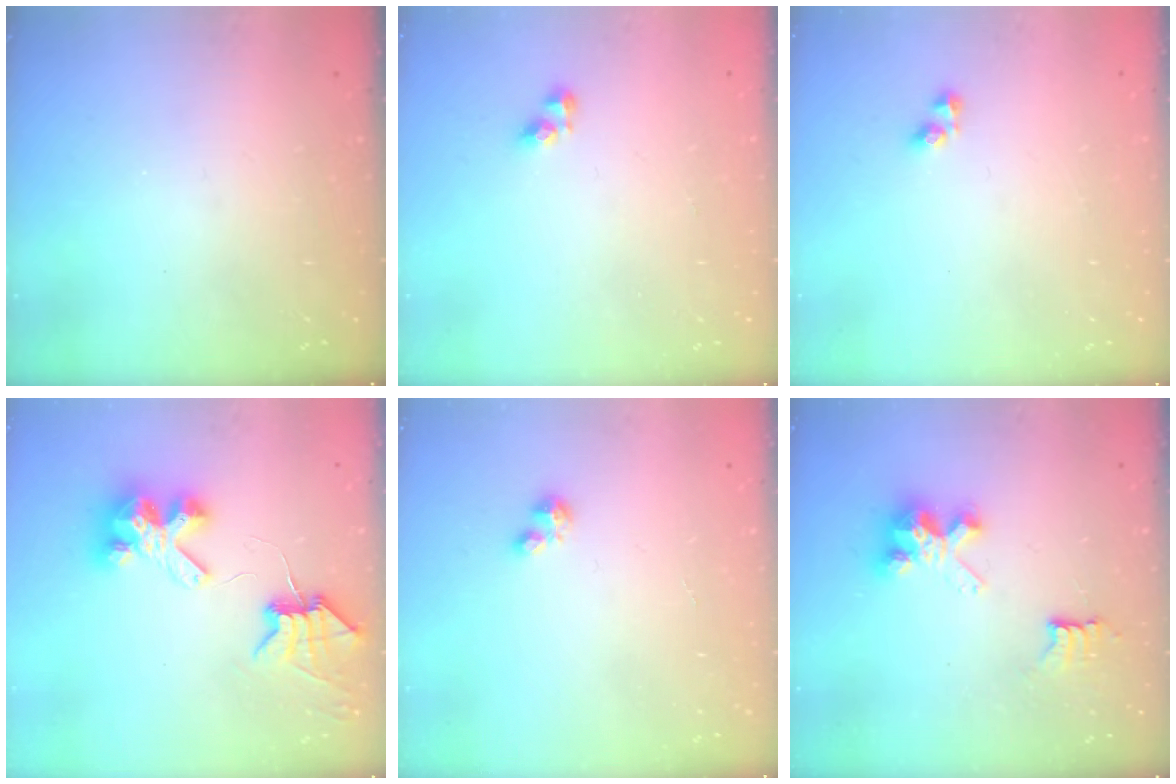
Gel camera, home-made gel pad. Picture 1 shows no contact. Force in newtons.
{"total": 4.9, "press": 4.8, "slide": 0.8}
{"total": 2.7, "press": 2.7, "slide": 0.4}
{"total": 8.3, "press": 8.2, "slide": 0.7}
{"total": 1.6, "press": 1.6, "slide": 0.2}
{"total": 6.6, "press": 6.6, "slide": 0.1}